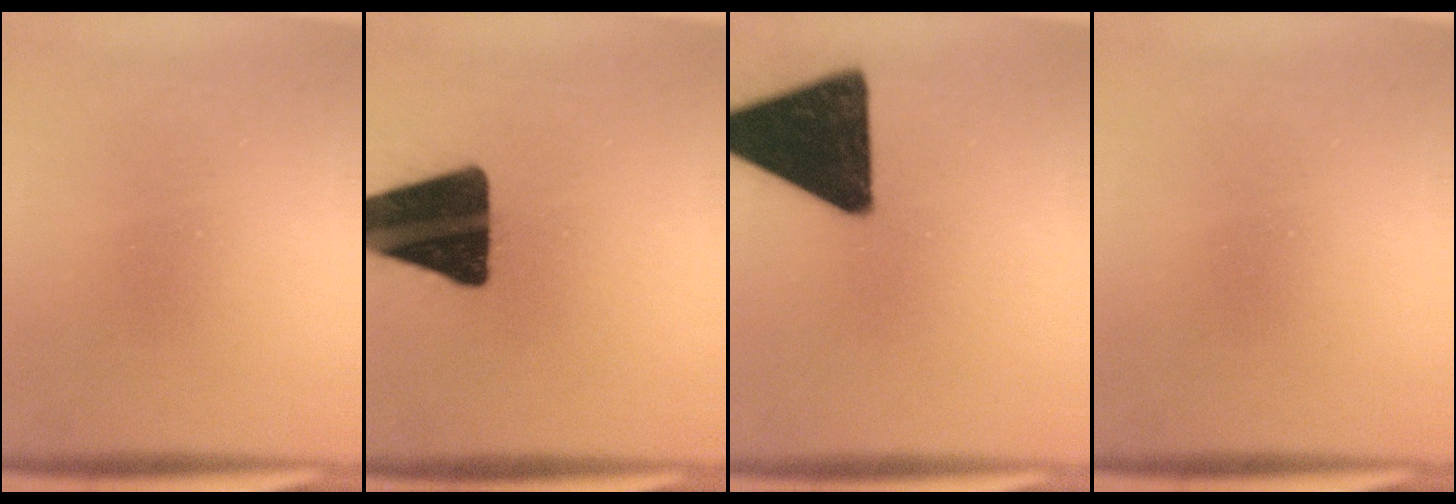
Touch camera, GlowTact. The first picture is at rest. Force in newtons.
{"total": 19.3}
{"total": 18.4}
{"total": 0.0}